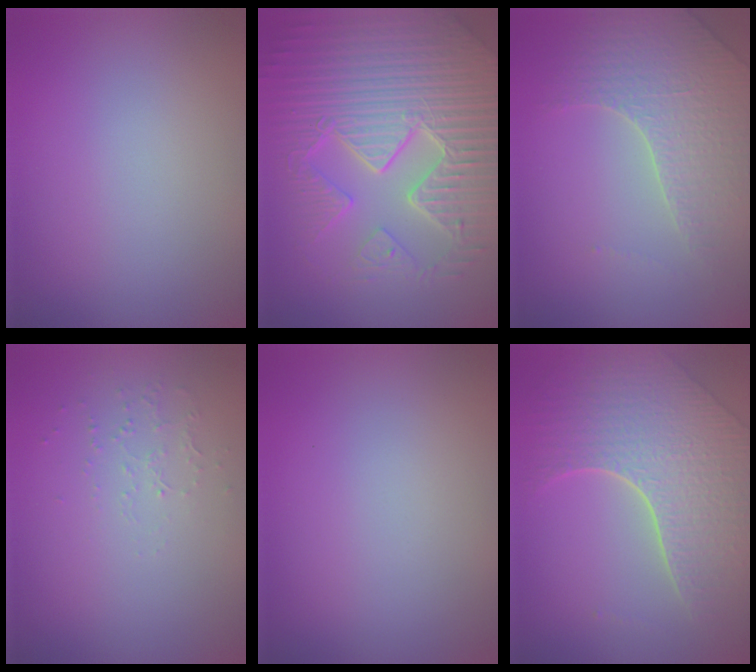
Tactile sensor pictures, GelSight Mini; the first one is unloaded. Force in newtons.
{"total": 9.5, "press": 6.8, "slide": 6.7}
{"total": 3.6, "press": 3.5, "slide": 1.0}
{"total": 0.8, "press": 0.5, "slide": 0.6}
{"total": 0.0}
{"total": 7.7, "press": 5.5, "slide": 5.4}